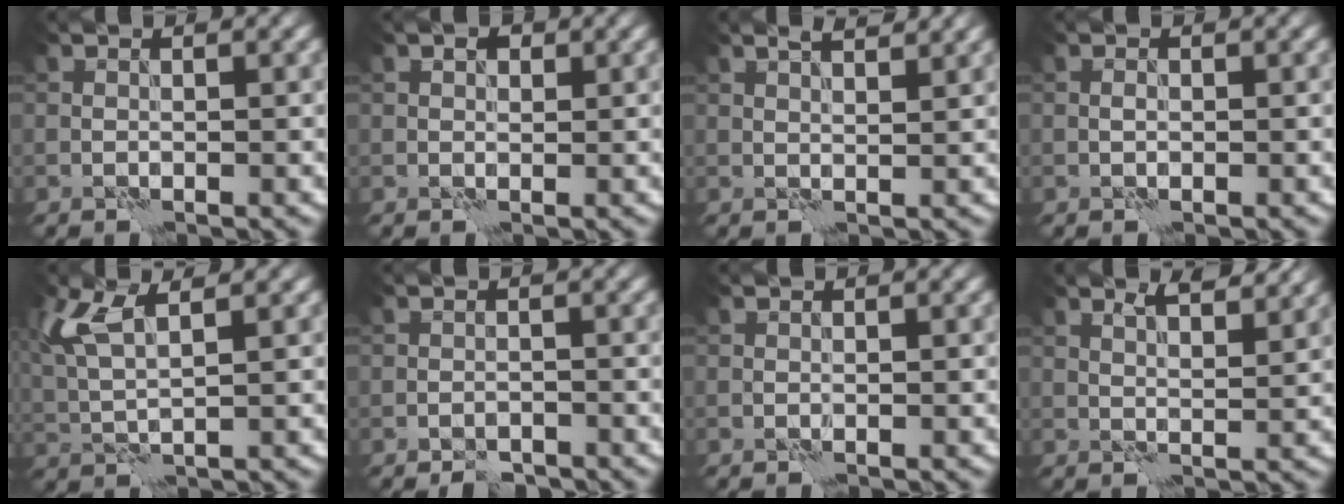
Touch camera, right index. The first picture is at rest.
{"total": 1.1, "force": [0.6, 0.8, 0.6], "torque": [-0.007, 0.001, 0.007]}
{"total": 3.2, "force": [2.4, 0.8, 2.0], "torque": [-0.022, 0.010, 0.019]}
{"total": 0.6, "force": [-0.2, 0.3, 0.5], "torque": [-0.009, 0.004, -0.005]}
{"total": 5.1, "force": [2.2, 1.6, 4.3], "torque": [-0.108, 0.012, 0.046]}
{"total": 1.5, "force": [-1.3, 0.5, 0.5], "torque": [-0.005, 0.006, -0.023]}
{"total": 0.0}
{"total": 4.0, "force": [2.9, 1.0, 2.6], "torque": [-0.032, 0.008, 0.035]}